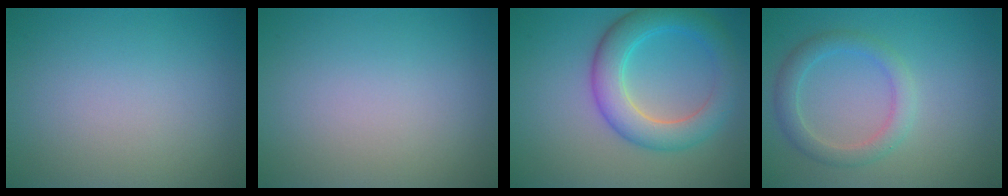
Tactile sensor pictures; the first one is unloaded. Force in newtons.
{"total": 0.0}
{"total": 5.7, "press": 5.7, "slide": 0.1}
{"total": 2.7, "press": 2.7, "slide": 0.1}